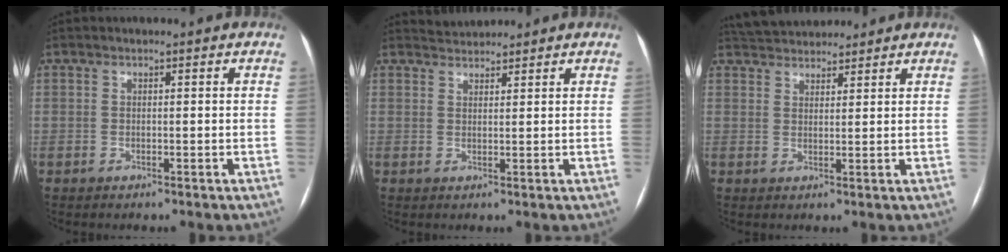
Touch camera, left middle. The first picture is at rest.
{"total": 2.1, "force": [2.0, 0.1, -0.4], "torque": [-0.001, 0.011, 0.040]}
{"total": 7.3, "force": [6.8, 1.8, 1.6], "torque": [-0.030, 0.029, 0.111]}